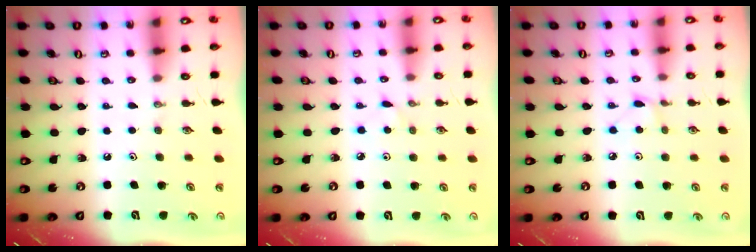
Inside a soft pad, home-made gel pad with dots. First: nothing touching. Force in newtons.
{"total": 2.9, "press": 2.9, "slide": 0.1}
{"total": 3.0, "press": 3.0, "slide": 0.5}